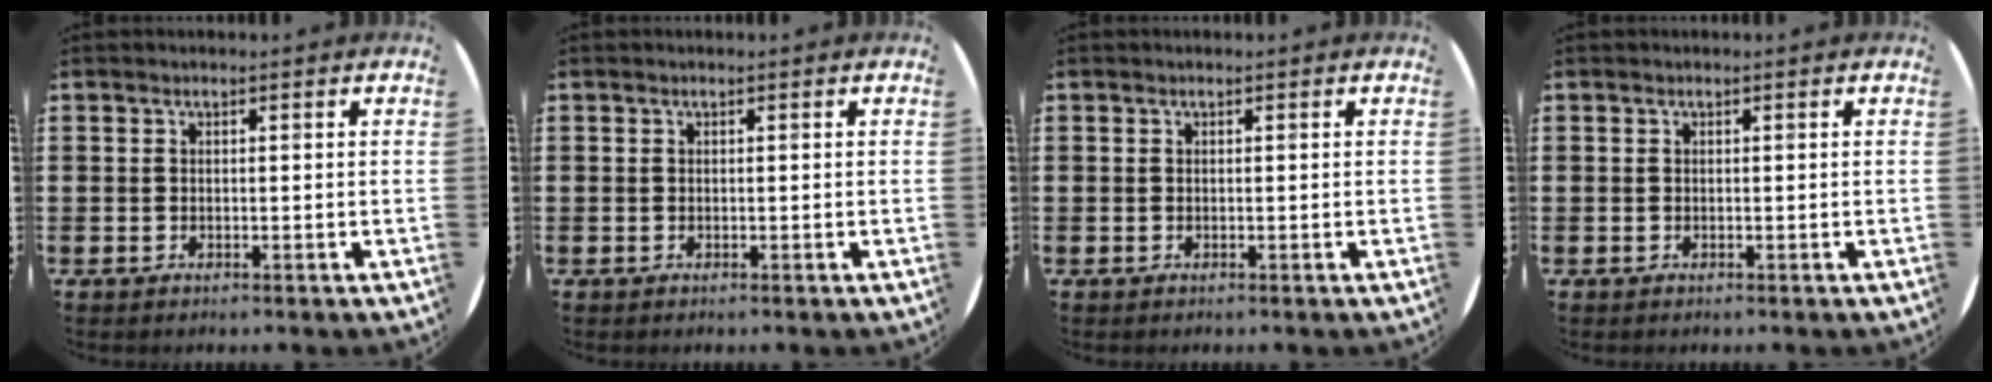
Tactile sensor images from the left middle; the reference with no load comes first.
{"total": 0.0}
{"total": 0.0}
{"total": 0.0}